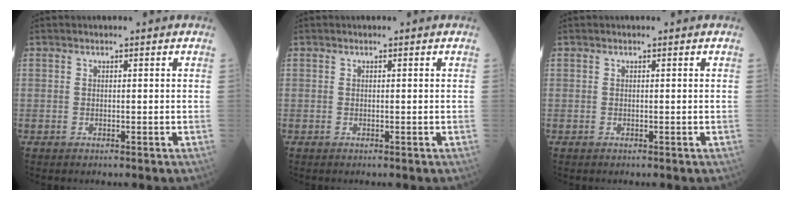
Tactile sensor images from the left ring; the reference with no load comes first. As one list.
[{"total": 0.0}, {"total": 0.0}]